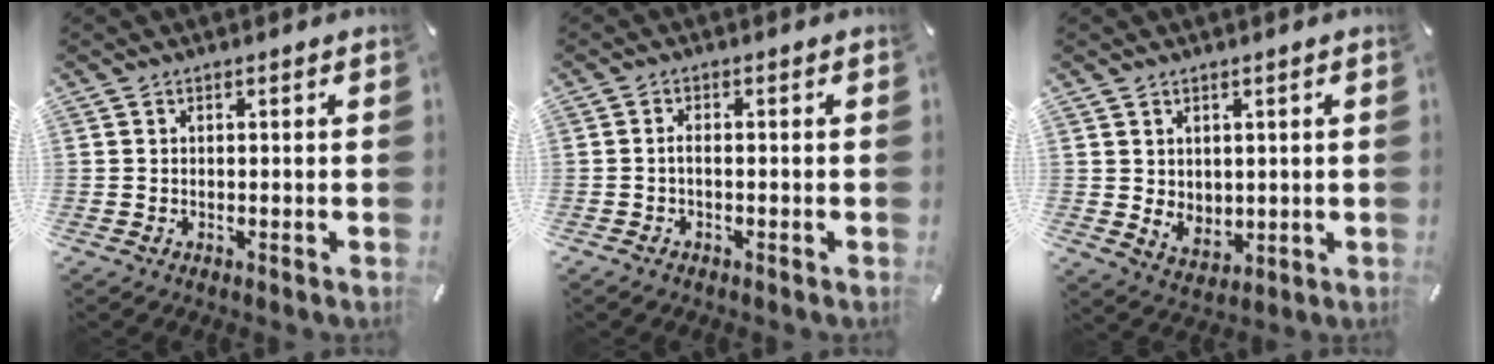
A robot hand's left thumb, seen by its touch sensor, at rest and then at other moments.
{"total": 1.4, "force": [-0.6, 0.5, 1.2], "torque": [-0.023, 0.002, -0.012]}
{"total": 4.7, "force": [2.1, 4.1, 1.0], "torque": [-0.011, -0.018, 0.037]}